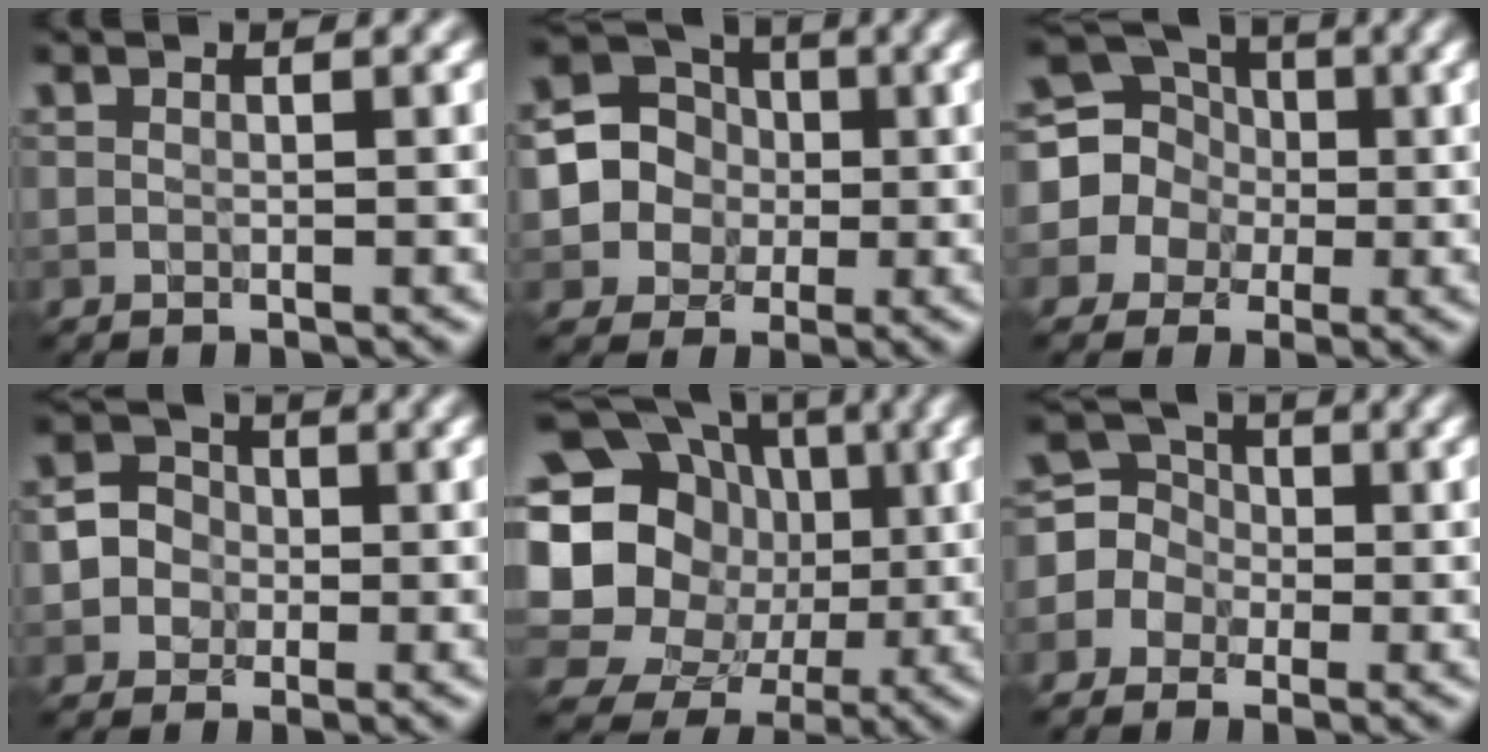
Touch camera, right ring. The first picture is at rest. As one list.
[{"total": 7.3, "force": [0.2, 7.0, 2.1], "torque": [-0.038, 0.031, -0.020]}, {"total": 9.7, "force": [0.2, 9.4, 2.7], "torque": [-0.074, 0.027, -0.034]}, {"total": 3.0, "force": [-0.5, 2.8, 0.7], "torque": [0.012, 0.004, -0.017]}, {"total": 20.7, "force": [1.3, 19.1, 8.1], "torque": [-0.181, 0.020, -0.015]}, {"total": 3.1, "force": [-0.8, 3.0, 0.5], "torque": [0.003, 0.013, -0.025]}]